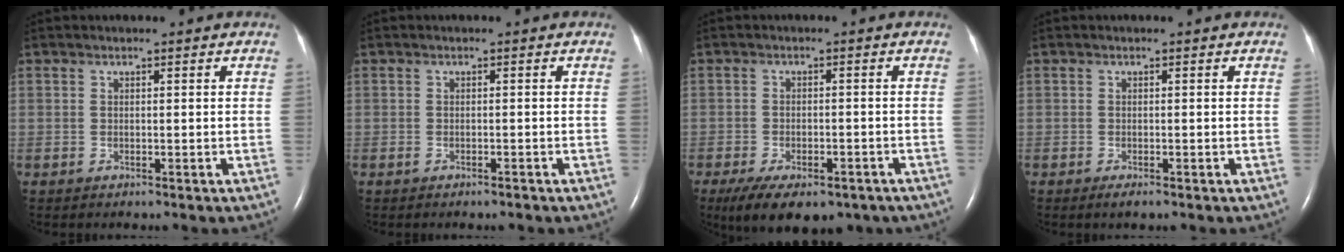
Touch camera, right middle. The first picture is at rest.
{"total": 0.8, "force": [-0.7, 0.2, 0.5], "torque": [-0.013, -0.001, -0.008]}
{"total": 12.6, "force": [-8.7, 5.6, 7.2], "torque": [-0.124, -0.009, -0.120]}
{"total": 1.1, "force": [-0.7, 0.2, 0.8], "torque": [-0.017, -0.004, -0.009]}